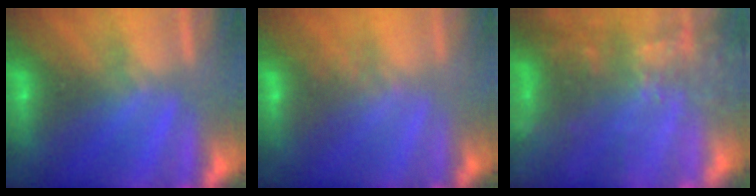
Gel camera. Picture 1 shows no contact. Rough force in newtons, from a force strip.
{"total": 2.9}
{"total": 8.4}